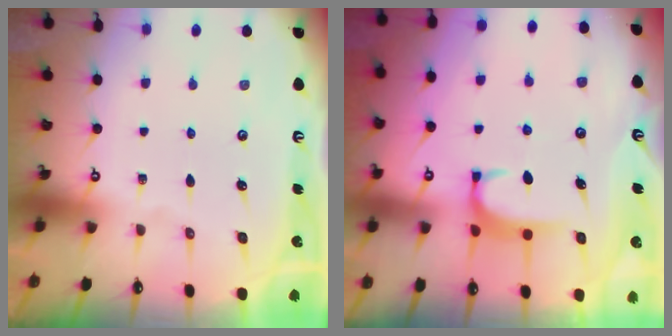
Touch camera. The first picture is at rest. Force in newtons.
{"total": 1.6, "press": 1.6, "slide": 0.5}